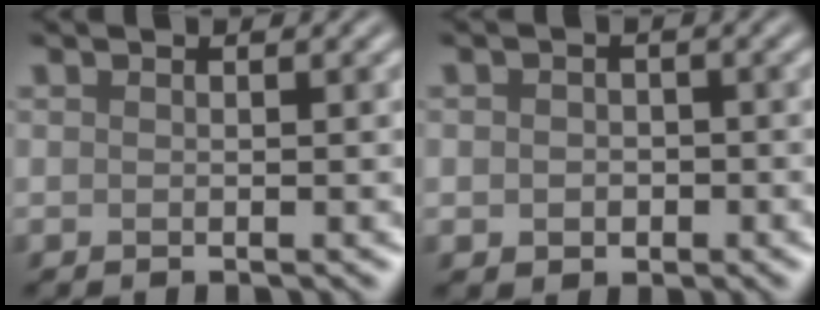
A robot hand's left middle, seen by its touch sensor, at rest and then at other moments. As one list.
[{"total": 1.9, "force": [-0.3, 1.6, 1.0], "torque": [-0.011, -0.006, -0.008]}]